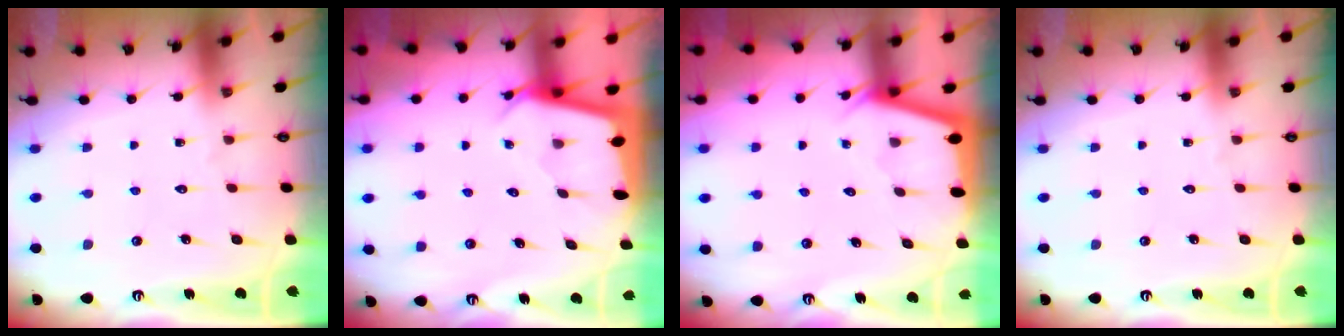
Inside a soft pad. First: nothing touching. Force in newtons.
{"total": 2.5, "press": 2.5, "slide": 0.3}
{"total": 2.7, "press": 2.7, "slide": 0.2}
{"total": 0.0}